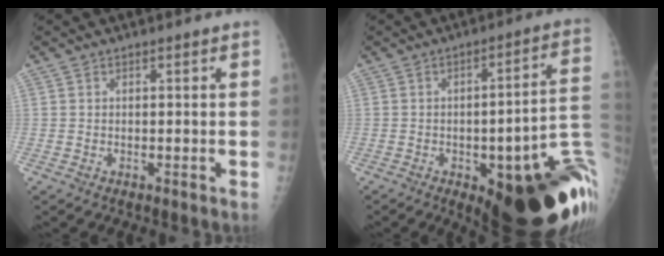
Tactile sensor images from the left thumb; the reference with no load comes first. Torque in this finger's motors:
{"motor_torque": [0.65, 1.12, 0.17, 0.14, 0.14]}